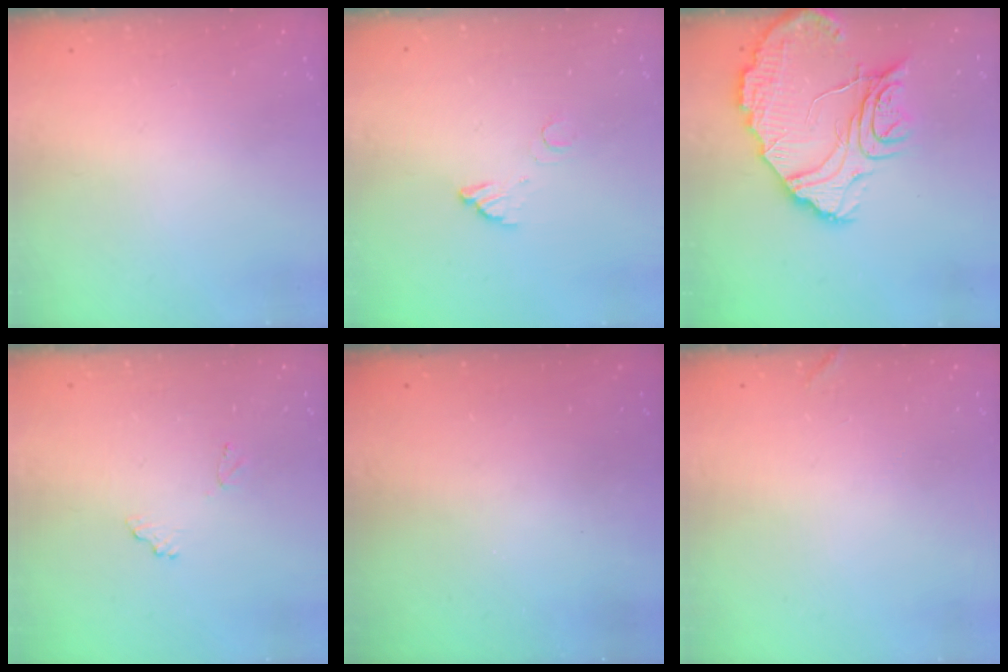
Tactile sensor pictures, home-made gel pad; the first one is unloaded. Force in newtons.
{"total": 3.5, "press": 3.5, "slide": 0.3}
{"total": 15.2, "press": 15.1, "slide": 1.6}
{"total": 7.7, "press": 7.7, "slide": 0.5}
{"total": 3.2, "press": 3.2, "slide": 0.1}
{"total": 5.2, "press": 5.2, "slide": 0.1}